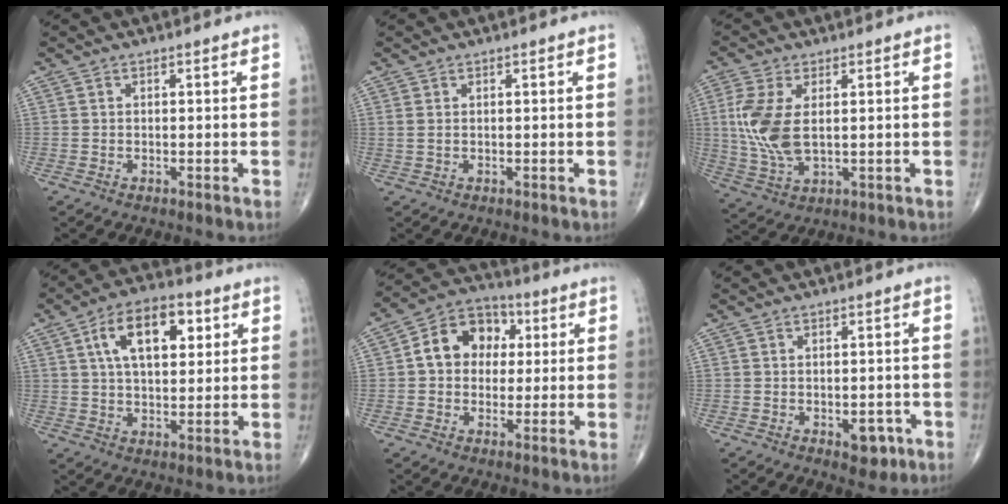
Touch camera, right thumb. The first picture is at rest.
{"total": 1.1, "force": [0.5, 0.3, 0.9], "torque": [-0.027, 0.008, 0.016]}
{"total": 10.3, "force": [1.3, 5.2, 8.8], "torque": [-0.203, -0.008, 0.035]}
{"total": 13.5, "force": [4.6, 7.0, 10.6], "torque": [-0.155, 0.001, 0.073]}
{"total": 11.4, "force": [1.9, 9.1, 6.7], "torque": [-0.075, 0.021, 0.019]}
{"total": 4.1, "force": [-1.7, 2.4, 2.9], "torque": [-0.017, 0.008, -0.014]}